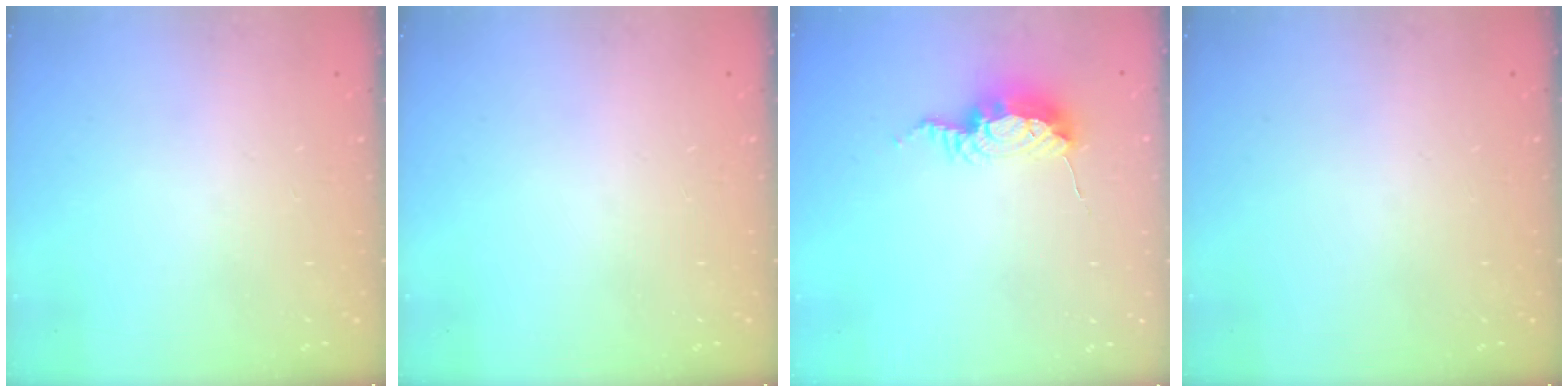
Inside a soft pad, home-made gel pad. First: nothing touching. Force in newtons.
{"total": 0.0}
{"total": 9.2, "press": 9.2, "slide": 0.2}
{"total": 0.0}